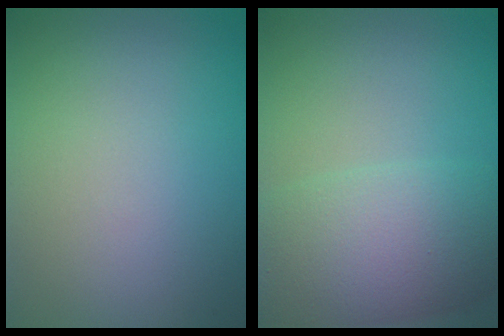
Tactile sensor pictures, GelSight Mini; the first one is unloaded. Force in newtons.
{"total": 7.2, "press": 7.2, "slide": 0.4}